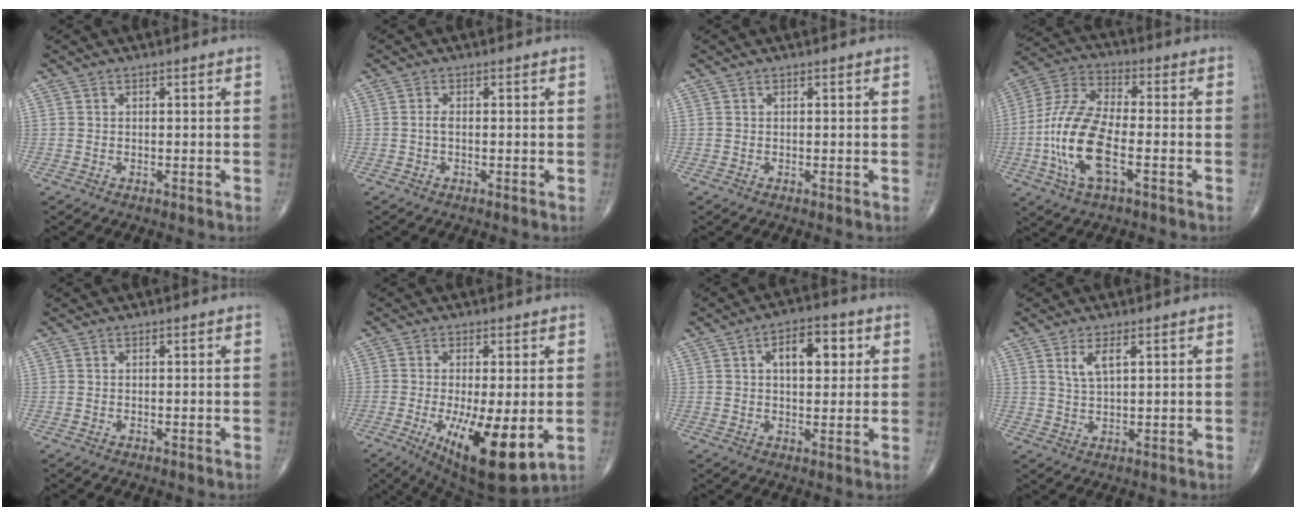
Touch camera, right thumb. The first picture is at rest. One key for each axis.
{"total": 1.0, "fx": -0.2, "fy": 0.4, "fz": 0.9, "tx": -0.021, "ty": 0.001, "tz": -0.006}
{"total": 0.0}
{"total": 15.4, "fx": -4.1, "fy": 6.1, "fz": 13.6, "tx": -0.292, "ty": 0.020, "tz": -0.081}
{"total": 0.0}
{"total": 14.3, "fx": -3.6, "fy": 4.3, "fz": 13.2, "tx": -0.220, "ty": -0.028, "tz": -0.042}
{"total": 8.3, "fx": 2.4, "fy": 4.3, "fz": 6.8, "tx": -0.077, "ty": 0.004, "tz": 0.032}
{"total": 3.7, "fx": 1.7, "fy": 1.1, "fz": 3.0, "tx": -0.062, "ty": -0.008, "tz": 0.038}